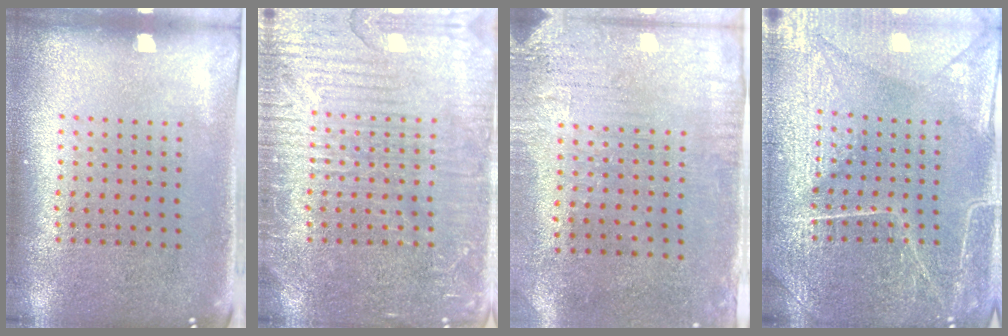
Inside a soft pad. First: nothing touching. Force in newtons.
{"total": 3.9, "press": 3.9, "slide": 0.6}
{"total": 3.1, "press": 2.5, "slide": 1.9}
{"total": 4.1, "press": 4.1, "slide": 0.4}